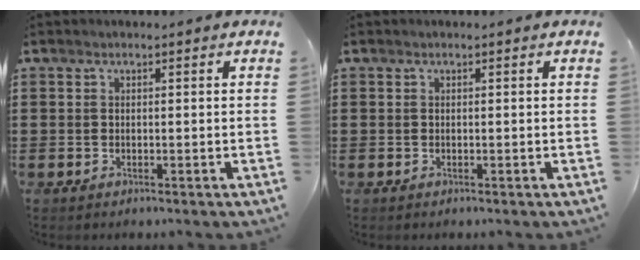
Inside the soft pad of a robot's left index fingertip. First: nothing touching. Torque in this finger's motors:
{"motor_torque": [-0.03, -0.02, 0.00, 0.00]}